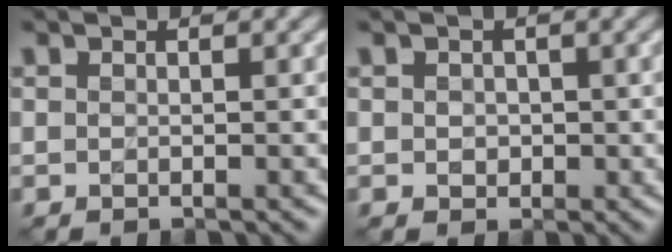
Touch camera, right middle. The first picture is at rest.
{"total": 1.6, "force": [-0.2, 1.3, 0.8], "torque": [-0.020, 0.002, -0.002]}